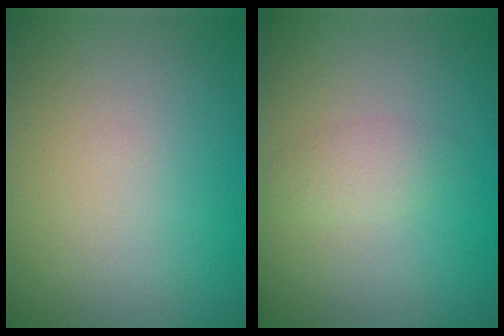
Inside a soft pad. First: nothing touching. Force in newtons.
{"total": 1.4, "press": 1.4, "slide": 0.0}